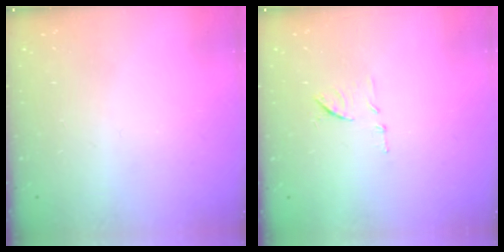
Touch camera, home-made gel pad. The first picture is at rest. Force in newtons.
{"total": 8.2, "press": 8.2, "slide": 0.6}